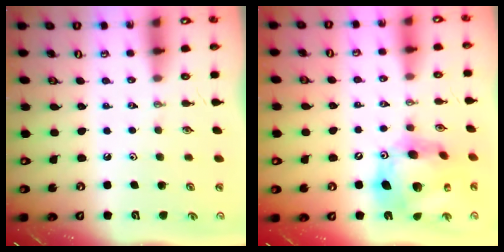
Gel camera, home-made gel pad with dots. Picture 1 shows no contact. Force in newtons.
{"total": 18.7, "press": 18.6, "slide": 2.0}